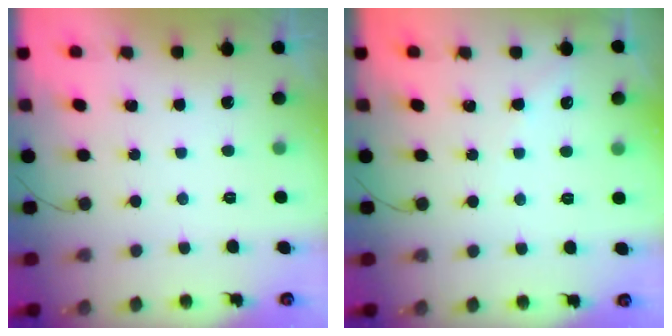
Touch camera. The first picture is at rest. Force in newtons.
{"total": 3.0, "press": 3.0, "slide": 0.4}